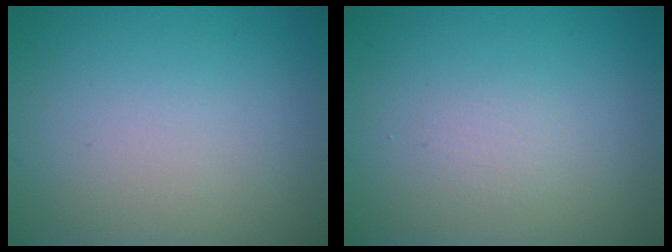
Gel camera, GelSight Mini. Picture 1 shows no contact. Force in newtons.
{"total": 0.7, "press": 0.7, "slide": 0.1}